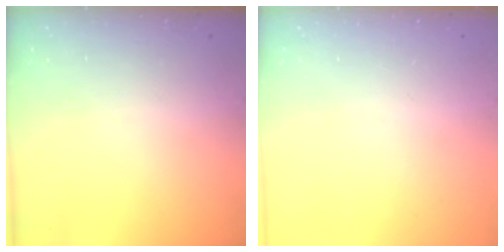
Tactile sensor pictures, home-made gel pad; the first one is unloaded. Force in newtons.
{"total": 0.0}